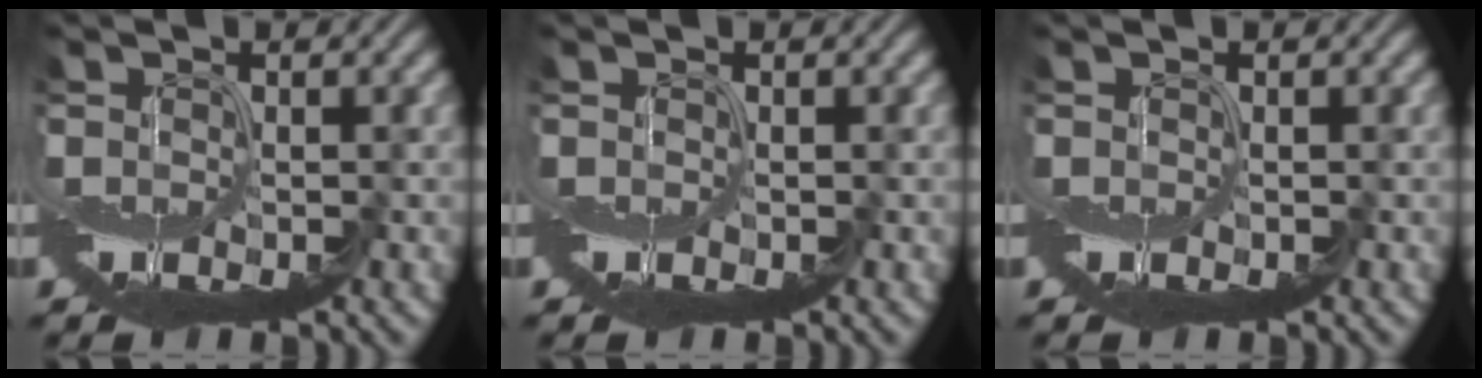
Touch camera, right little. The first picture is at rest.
{"total": 0.0}
{"total": 0.0}